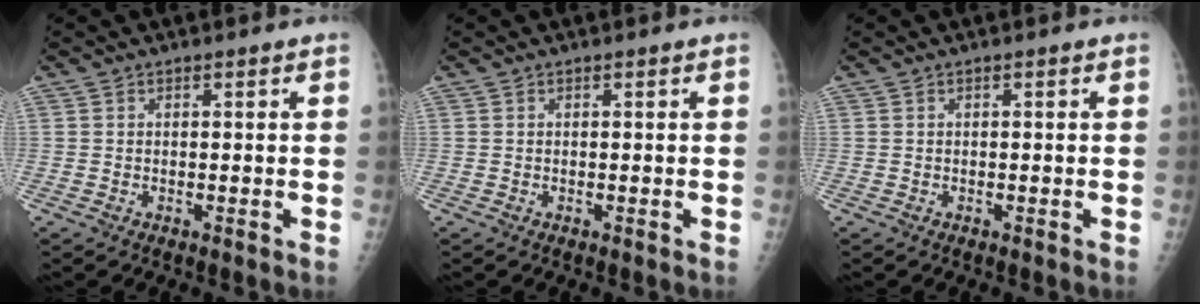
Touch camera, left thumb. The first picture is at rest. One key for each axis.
{"total": 0.0}
{"total": 0.0}